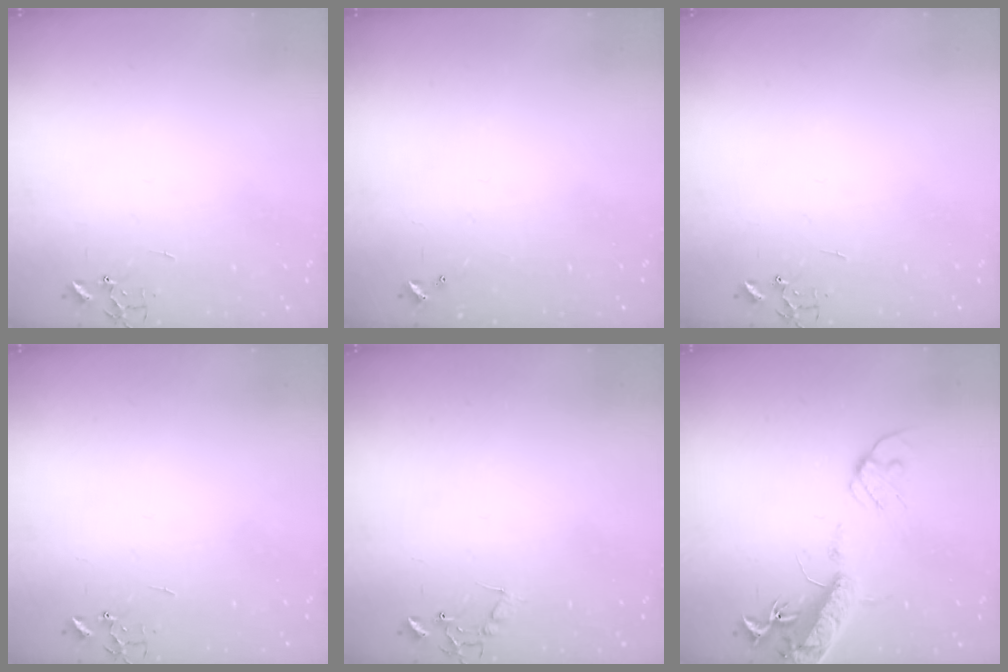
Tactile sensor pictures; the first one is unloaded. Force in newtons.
{"total": 0.0}
{"total": 0.0}
{"total": 0.0}
{"total": 7.5, "press": 7.5, "slide": 0.4}
{"total": 16.1, "press": 15.7, "slide": 3.6}